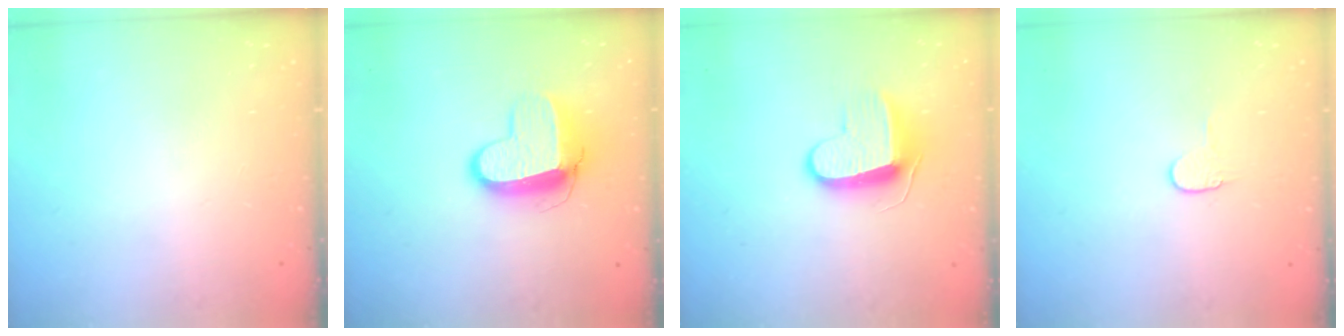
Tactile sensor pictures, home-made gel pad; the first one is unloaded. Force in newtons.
{"total": 11.1, "press": 11.0, "slide": 1.0}
{"total": 9.3, "press": 9.3, "slide": 0.4}
{"total": 4.1, "press": 4.1, "slide": 0.4}